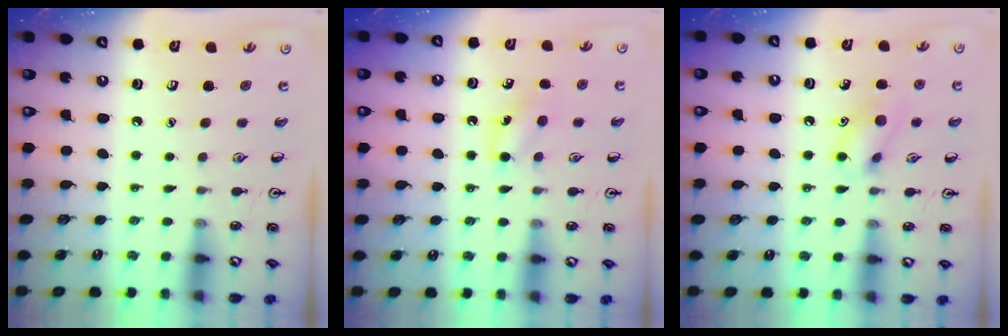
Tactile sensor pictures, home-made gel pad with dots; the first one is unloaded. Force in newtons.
{"total": 6.4, "press": 6.2, "slide": 1.7}
{"total": 10.4, "press": 10.3, "slide": 1.6}